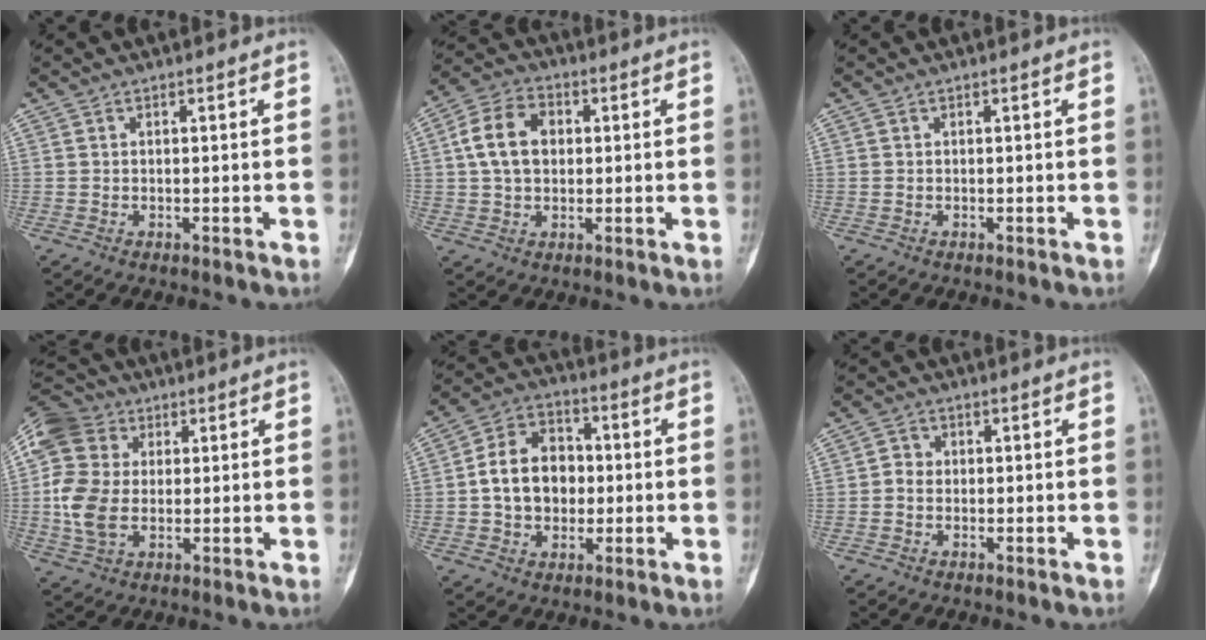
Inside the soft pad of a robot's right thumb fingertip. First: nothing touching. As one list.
[{"total": 10.1, "force": [1.6, 7.2, 7.0], "torque": [-0.115, 0.014, 0.021]}, {"total": 0.0}, {"total": 12.6, "force": [1.0, 9.8, 8.0], "torque": [-0.157, 0.006, 0.011]}, {"total": 12.6, "force": [-0.2, 9.7, 8.1], "torque": [-0.103, 0.024, -0.009]}, {"total": 2.3, "force": [-0.1, 2.1, 1.0], "torque": [-0.002, 0.006, -0.009]}]